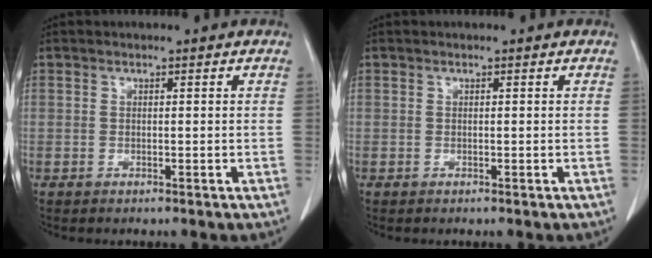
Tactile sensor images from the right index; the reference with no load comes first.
{"total": 0.0}